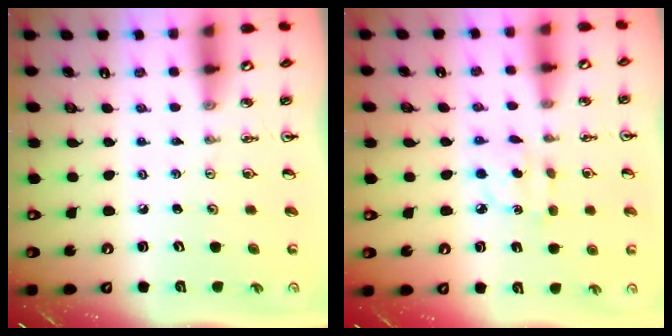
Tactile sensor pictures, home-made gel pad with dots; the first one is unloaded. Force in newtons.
{"total": 2.9, "press": 2.8, "slide": 0.6}